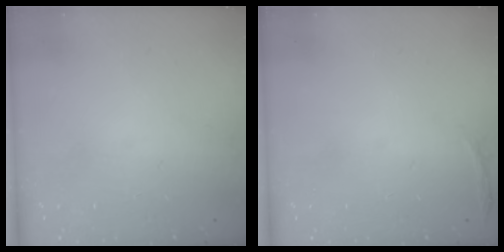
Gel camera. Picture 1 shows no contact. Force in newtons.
{"total": 3.0, "press": 1.9, "slide": 2.3}